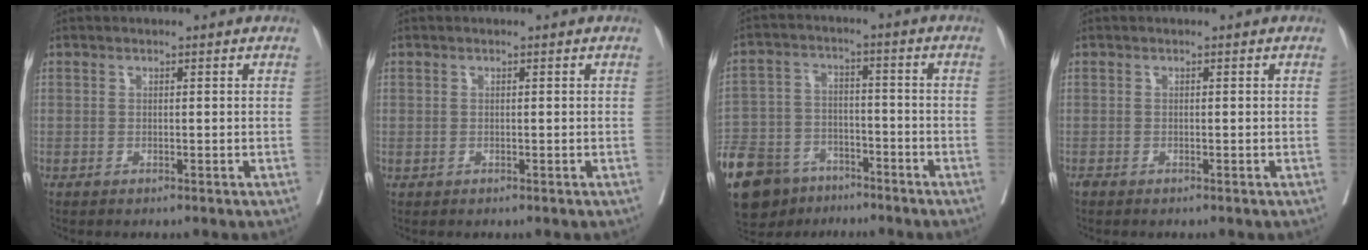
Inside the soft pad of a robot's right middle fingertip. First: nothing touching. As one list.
[{"total": 0.0}, {"total": 21.0, "force": [-14.3, 12.2, 9.3], "torque": [-0.269, -0.020, -0.233]}, {"total": 0.0}]